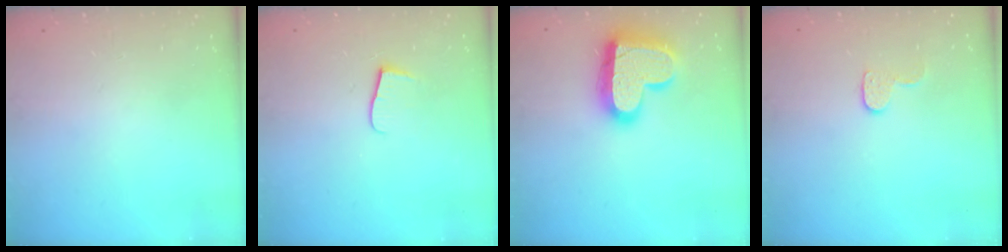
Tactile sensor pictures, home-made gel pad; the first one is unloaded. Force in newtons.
{"total": 6.5, "press": 6.5, "slide": 0.7}
{"total": 20.9, "press": 20.8, "slide": 1.8}
{"total": 6.1, "press": 6.1, "slide": 0.2}